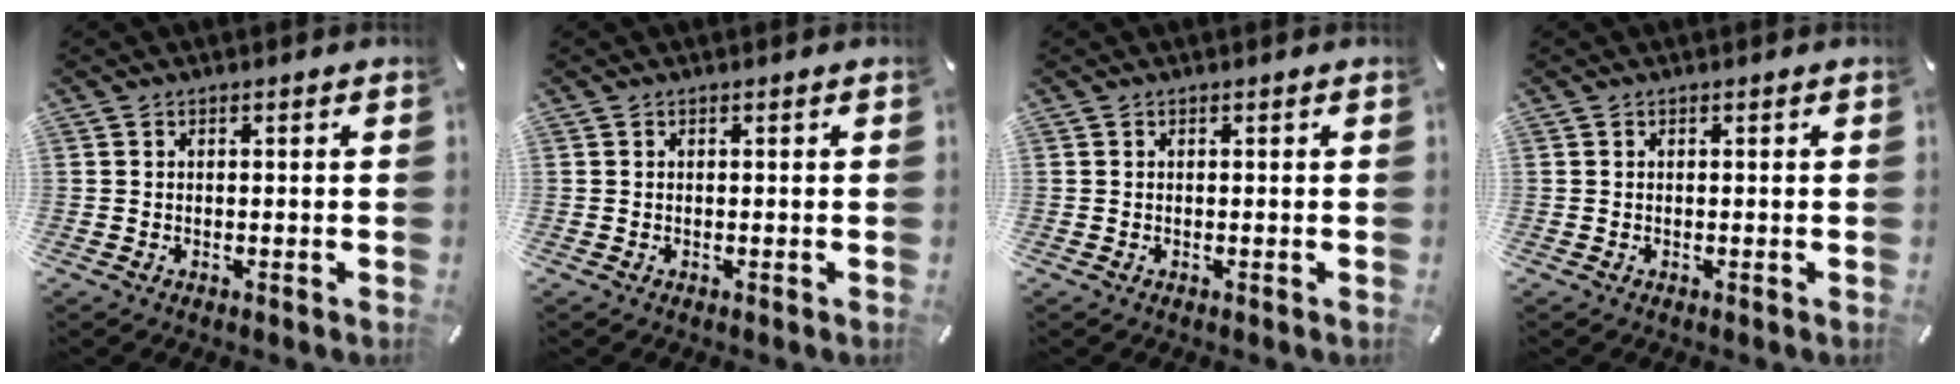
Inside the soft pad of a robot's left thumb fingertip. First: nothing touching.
{"total": 0.0}
{"total": 0.0}
{"total": 0.0}